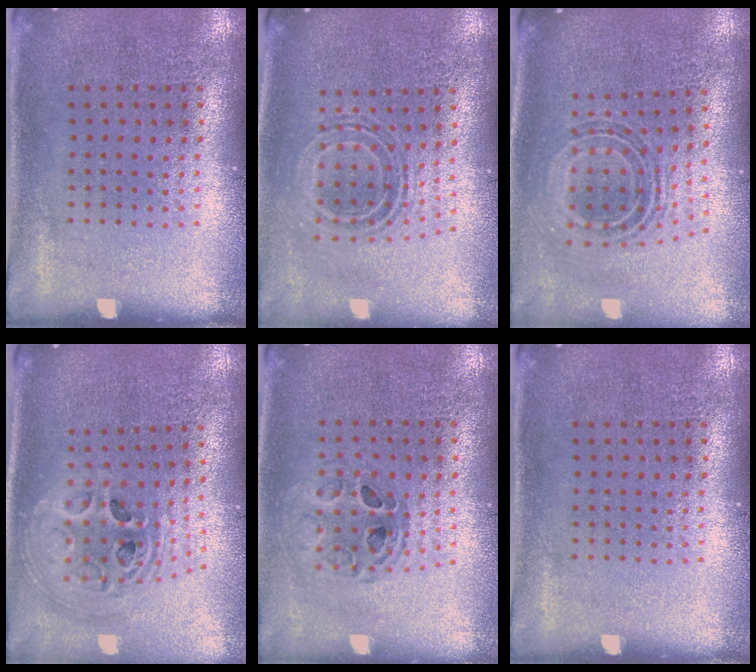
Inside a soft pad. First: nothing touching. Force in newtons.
{"total": 0.8, "press": 0.8, "slide": 0.3}
{"total": 0.9, "press": 0.8, "slide": 0.4}
{"total": 2.3, "press": 1.8, "slide": 1.6}
{"total": 0.8, "press": 0.8, "slide": 0.0}
{"total": 0.0}